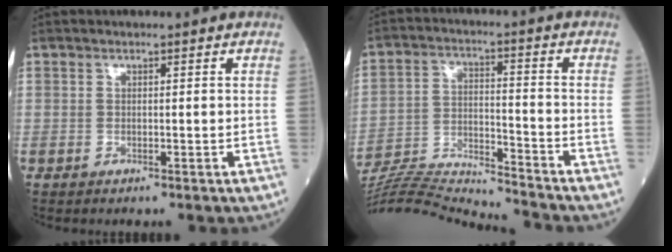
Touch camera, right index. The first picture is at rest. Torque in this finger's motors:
{"motor_torque": [-0.27, -0.18, -0.14, -0.05]}